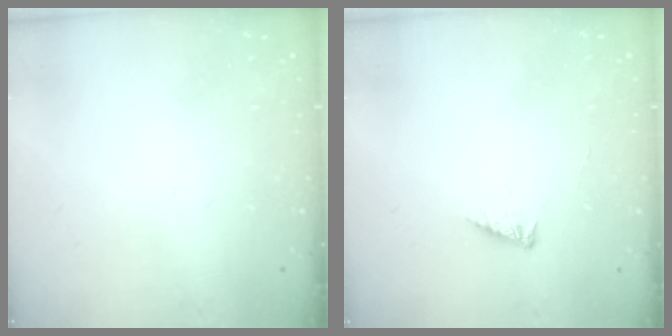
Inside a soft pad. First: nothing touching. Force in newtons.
{"total": 3.8, "press": 3.7, "slide": 0.5}